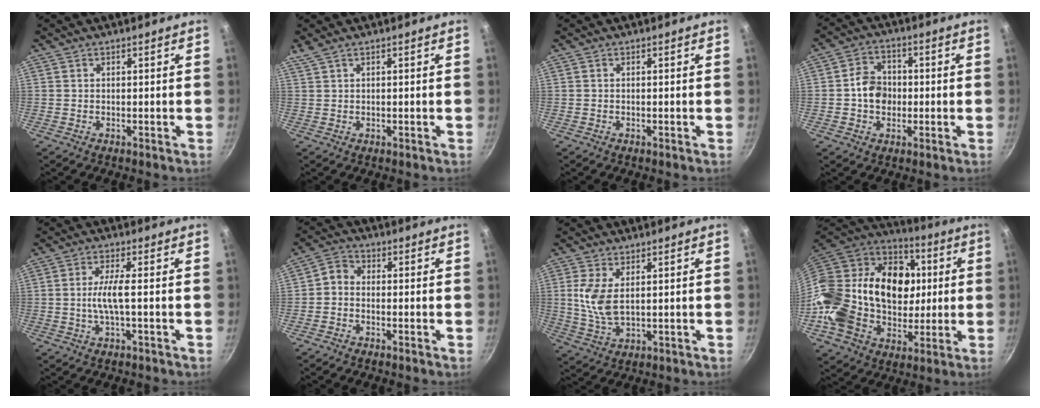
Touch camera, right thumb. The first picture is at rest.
{"total": 1.7, "force": [0.6, 0.3, 1.6], "torque": [-0.034, 0.002, 0.013]}
{"total": 0.0}
{"total": 7.0, "force": [-0.6, 5.9, 3.9], "torque": [-0.035, 0.014, -0.018]}
{"total": 4.6, "force": [-0.6, 0.4, 4.6], "torque": [-0.103, 0.007, -0.012]}
{"total": 3.0, "force": [-1.2, 2.2, 1.7], "torque": [-0.037, 0.023, -0.035]}
{"total": 7.2, "force": [1.5, 3.7, 6.1], "torque": [-0.125, -0.011, 0.035]}
{"total": 33.2, "force": [1.2, 24.3, 22.6], "torque": [-0.418, 0.037, 0.025]}